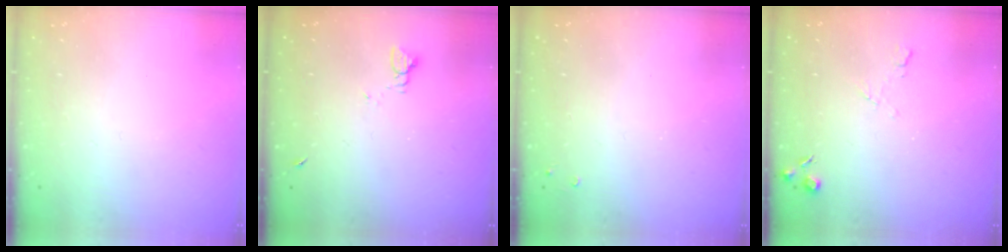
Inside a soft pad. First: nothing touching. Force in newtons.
{"total": 2.7, "press": 2.7, "slide": 0.3}
{"total": 1.9, "press": 1.8, "slide": 0.4}
{"total": 5.0, "press": 5.0, "slide": 0.8}